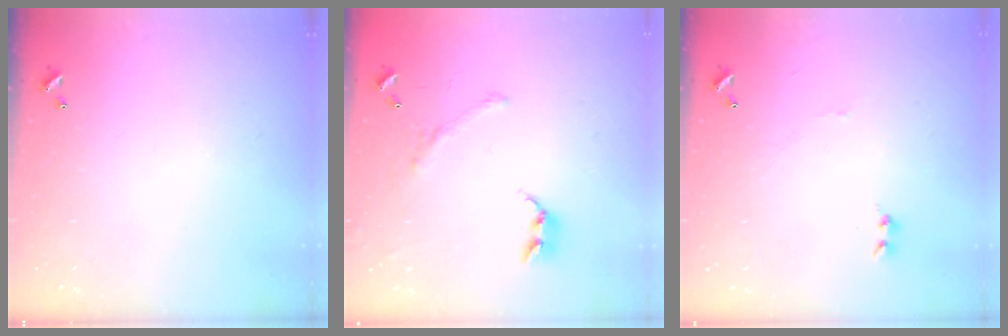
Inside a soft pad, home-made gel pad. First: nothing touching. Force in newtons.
{"total": 1.5, "press": 1.0, "slide": 1.2}
{"total": 1.5, "press": 1.4, "slide": 0.6}